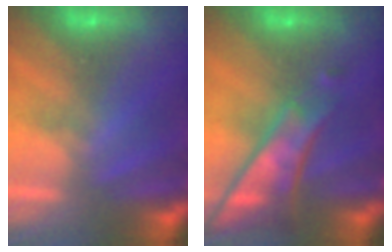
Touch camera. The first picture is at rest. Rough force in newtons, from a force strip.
{"total": 5.8}